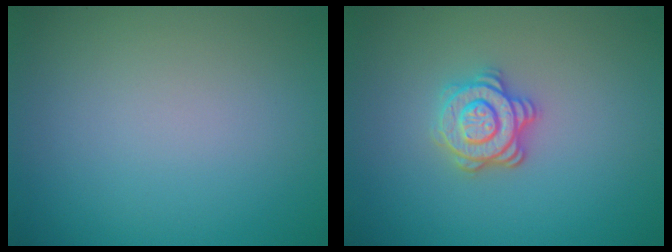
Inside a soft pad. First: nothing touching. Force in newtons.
{"total": 3.5, "press": 3.0, "slide": 1.7}